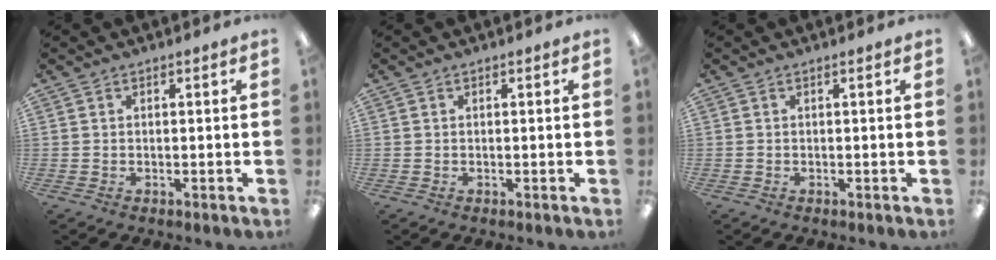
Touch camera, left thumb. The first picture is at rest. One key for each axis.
{"total": 0.0}
{"total": 0.0}